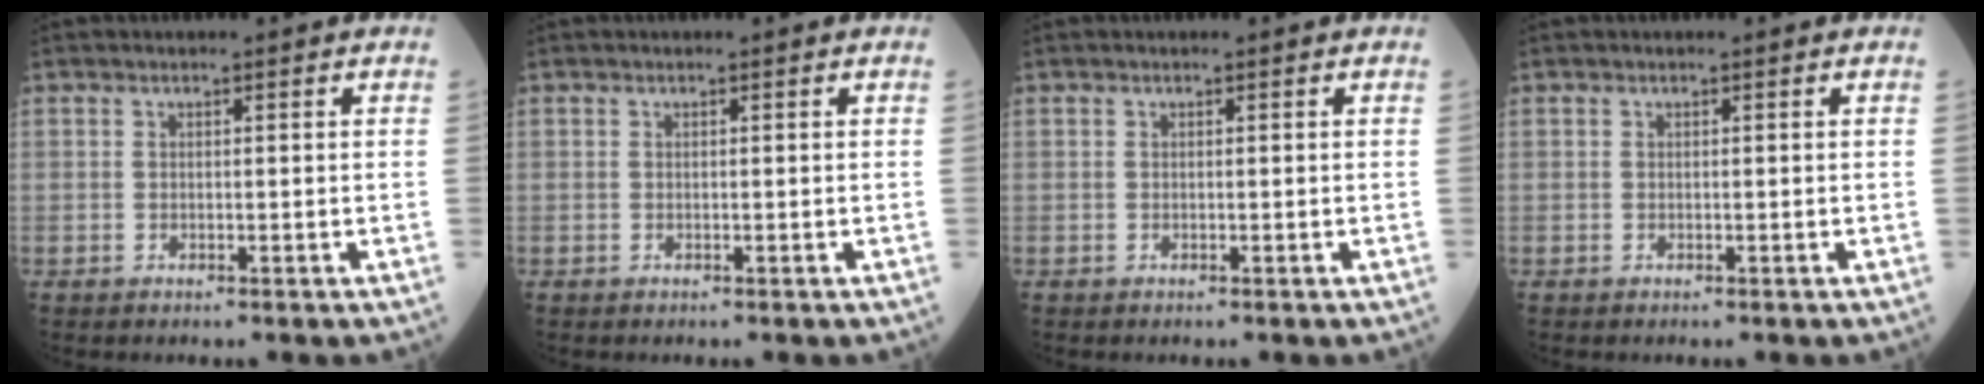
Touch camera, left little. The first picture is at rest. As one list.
[{"total": 0.0}, {"total": 0.0}, {"total": 0.0}]